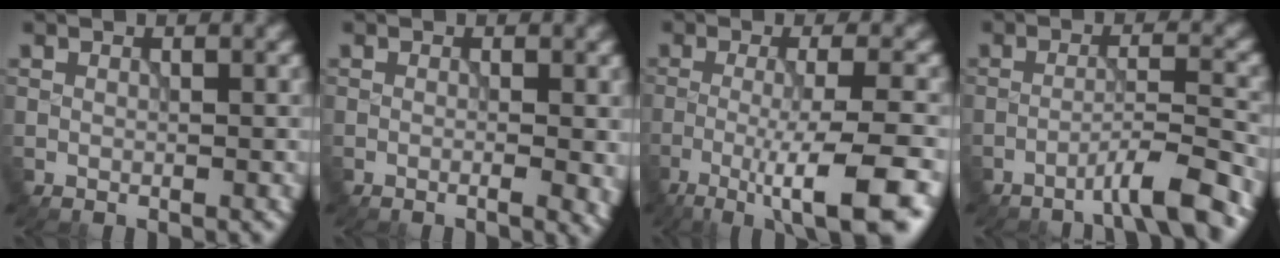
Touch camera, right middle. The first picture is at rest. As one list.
[{"total": 2.5, "force": [-0.4, 0.8, 2.3], "torque": [-0.028, 0.001, -0.005]}, {"total": 8.6, "force": [-4.4, 1.5, 7.3], "torque": [-0.113, 0.003, -0.074]}, {"total": 4.6, "force": [-3.4, 0.1, 3.1], "torque": [-0.046, 0.018, -0.065]}]